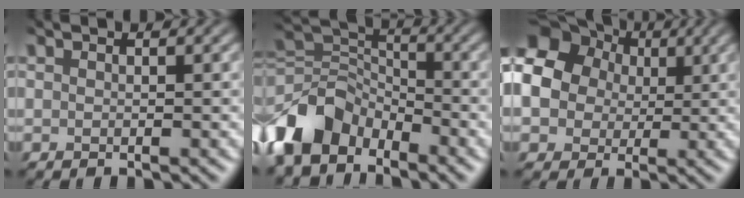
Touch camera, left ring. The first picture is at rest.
{"total": 7.7, "force": [-5.8, 4.3, 2.5], "torque": [-0.063, -0.003, -0.118]}
{"total": 12.5, "force": [2.8, 10.7, 5.9], "torque": [-0.145, 0.019, 0.054]}